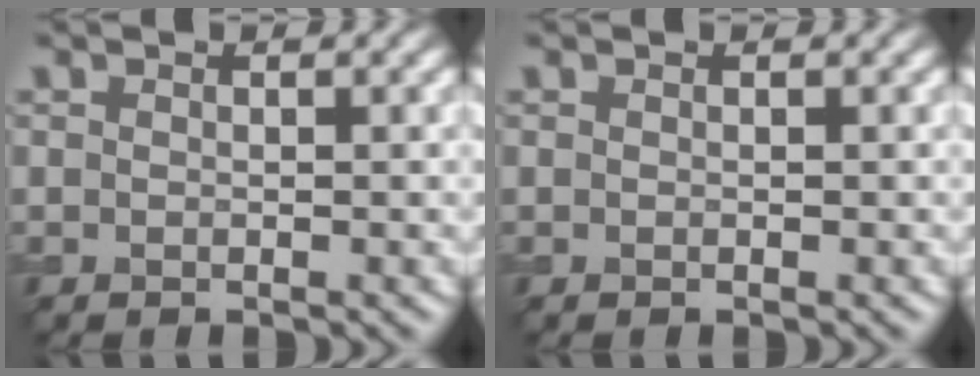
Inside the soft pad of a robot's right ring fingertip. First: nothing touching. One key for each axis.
{"total": 0.0}